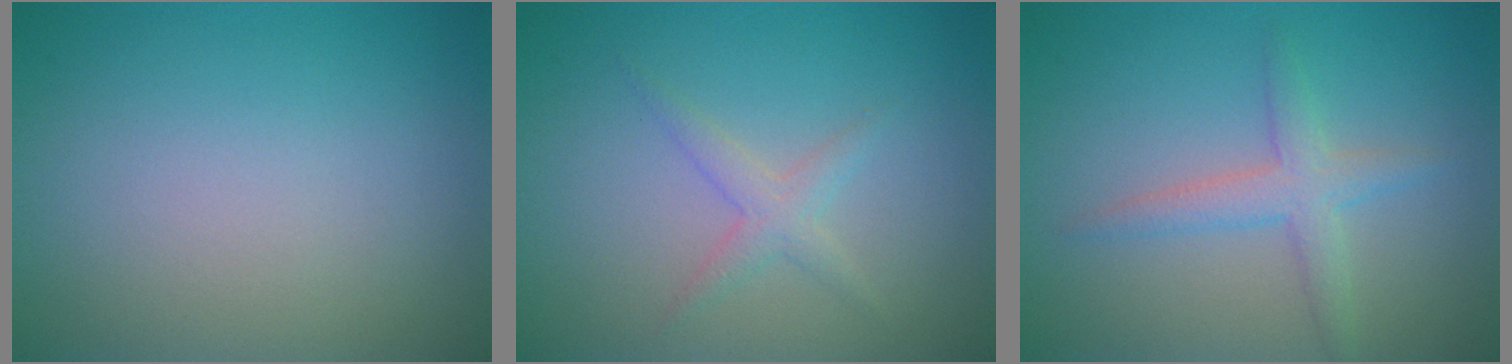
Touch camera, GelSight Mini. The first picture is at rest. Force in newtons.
{"total": 1.6, "press": 1.6, "slide": 0.1}
{"total": 2.5, "press": 2.5, "slide": 0.2}